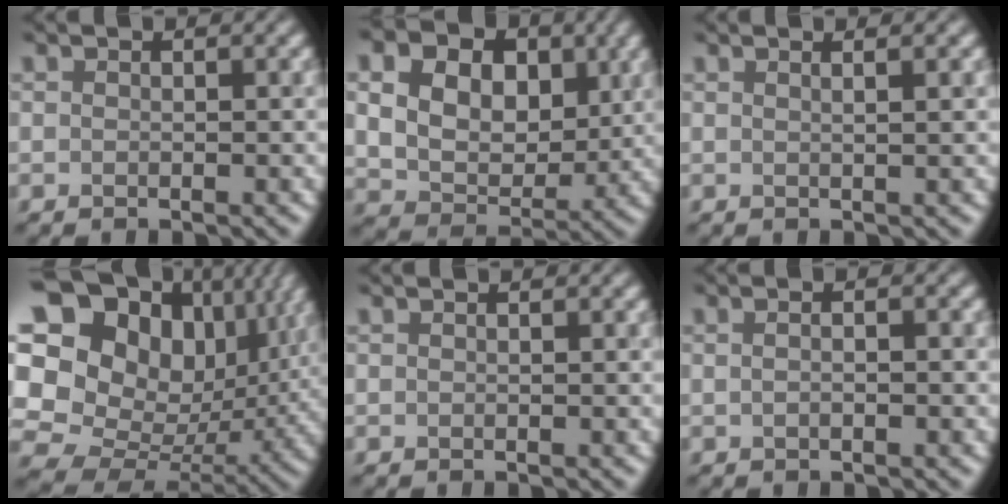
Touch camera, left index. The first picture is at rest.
{"total": 14.4, "force": [5.4, 10.4, 8.4], "torque": [-0.158, 0.028, 0.096]}
{"total": 2.7, "force": [1.3, 1.2, 2.1], "torque": [-0.007, 0.009, -0.012]}
{"total": 20.8, "force": [5.8, 16.0, 12.0], "torque": [-0.279, 0.033, 0.125]}
{"total": 0.0}
{"total": 4.2, "force": [1.2, 2.3, 3.3], "torque": [-0.026, 0.042, -0.023]}